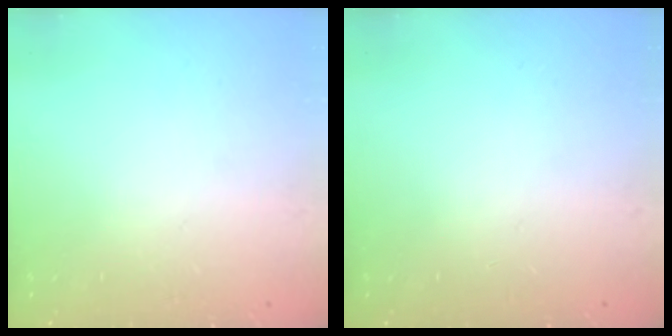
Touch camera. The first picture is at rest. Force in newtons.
{"total": 0.0}